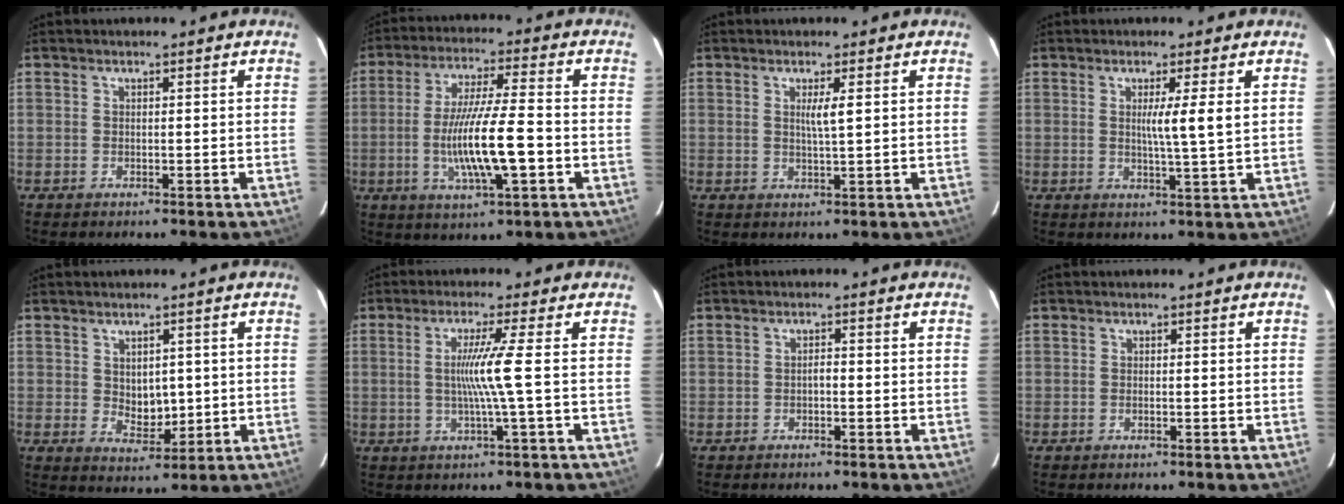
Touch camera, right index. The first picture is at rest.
{"total": 12.2, "force": [-2.5, 1.1, 11.9], "torque": [-0.224, -0.007, -0.045]}
{"total": 2.4, "force": [0.7, -0.2, 2.3], "torque": [-0.044, -0.004, 0.011]}
{"total": 4.1, "force": [1.0, -0.8, 3.9], "torque": [-0.069, -0.009, 0.015]}
{"total": 4.5, "force": [0.6, 3.0, 3.3], "torque": [-0.048, -0.004, 0.023]}
{"total": 5.8, "force": [0.0, -1.9, 5.5], "torque": [-0.109, -0.007, 0.001]}
{"total": 0.9, "force": [-0.4, 0.3, 0.7], "torque": [-0.011, 0.003, -0.007]}
{"total": 0.0}